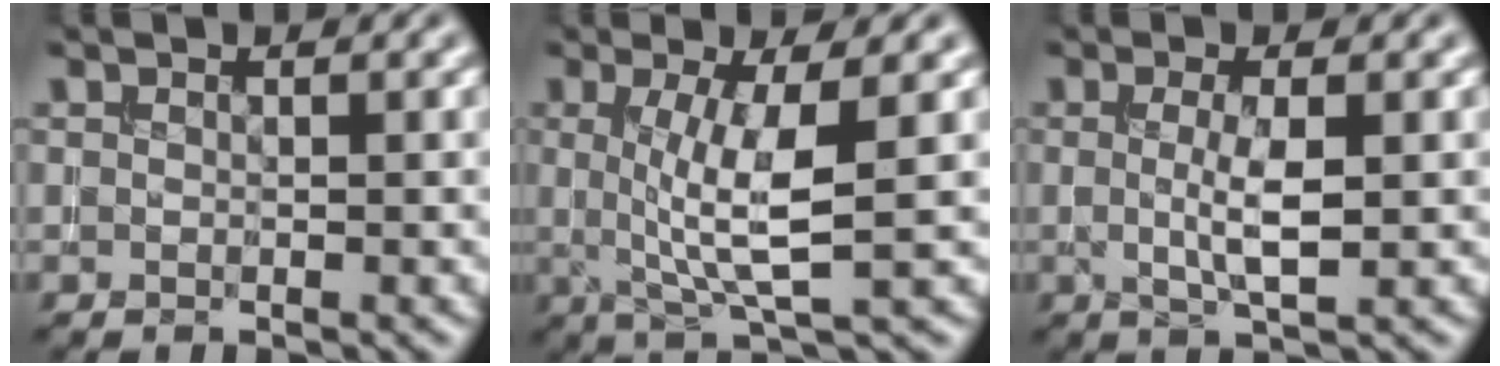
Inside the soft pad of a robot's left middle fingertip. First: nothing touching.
{"total": 5.7, "force": [0.4, 1.3, 5.6], "torque": [-0.100, -0.001, 0.008]}
{"total": 3.0, "force": [-0.1, 0.6, 3.0], "torque": [-0.059, 0.000, 0.000]}